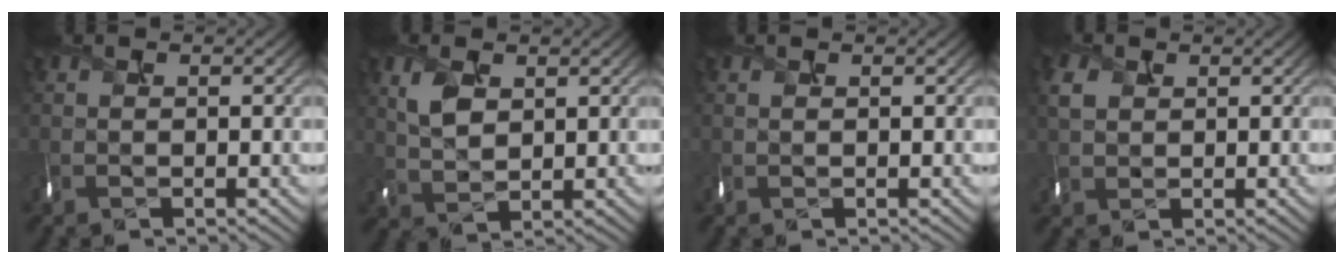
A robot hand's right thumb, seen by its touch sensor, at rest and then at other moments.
{"total": 3.3, "force": [1.5, 2.1, 2.1], "torque": [-0.065, -0.008, 0.039]}
{"total": 0.0}
{"total": 2.1, "force": [0.7, 1.9, 0.5], "torque": [-0.030, -0.006, 0.023]}